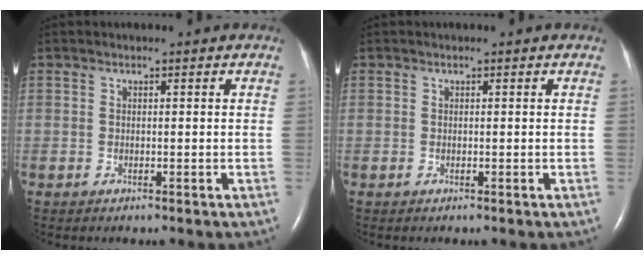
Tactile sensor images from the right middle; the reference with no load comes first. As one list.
[{"total": 0.0}]